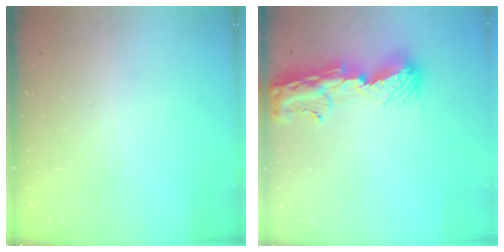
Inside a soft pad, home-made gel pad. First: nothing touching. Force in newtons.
{"total": 13.0, "press": 12.9, "slide": 1.3}